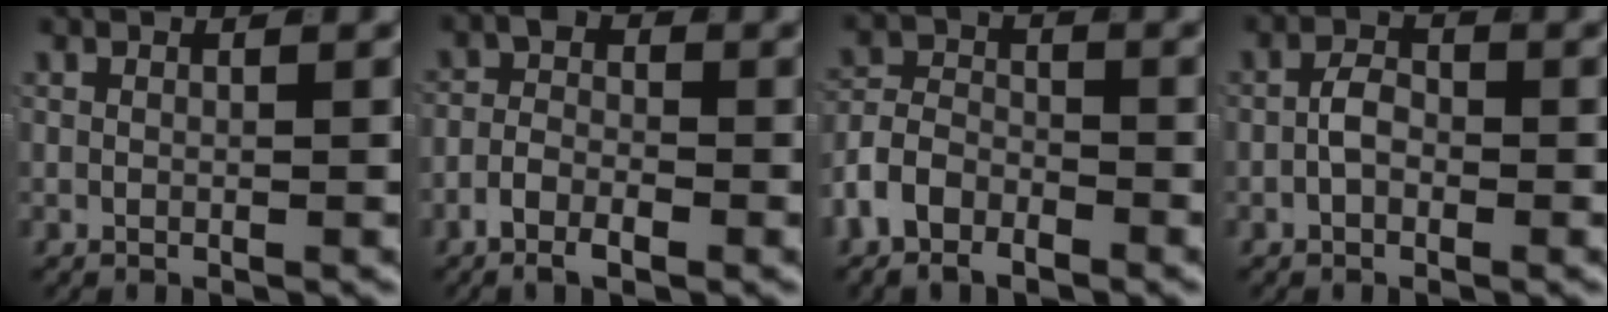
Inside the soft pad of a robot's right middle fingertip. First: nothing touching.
{"total": 2.8, "force": [-1.6, 1.4, 1.8], "torque": [-0.025, 0.002, -0.037]}
{"total": 4.6, "force": [-2.5, 3.3, 2.0], "torque": [-0.033, -0.002, -0.051]}
{"total": 1.9, "force": [-0.6, 1.1, 1.4], "torque": [-0.023, 0.001, -0.013]}